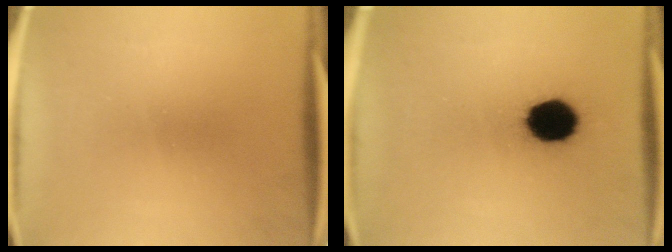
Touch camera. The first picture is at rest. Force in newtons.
{"total": 11.9}